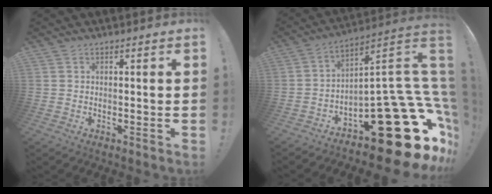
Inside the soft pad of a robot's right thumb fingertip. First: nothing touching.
{"total": 26.6, "force": [-12.0, 11.1, 21.0], "torque": [-0.211, 0.045, -0.176]}